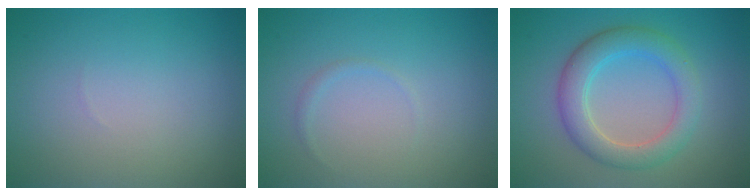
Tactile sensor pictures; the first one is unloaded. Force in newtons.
{"total": 0.6, "press": 0.6, "slide": 0.1}
{"total": 4.6, "press": 4.5, "slide": 0.2}